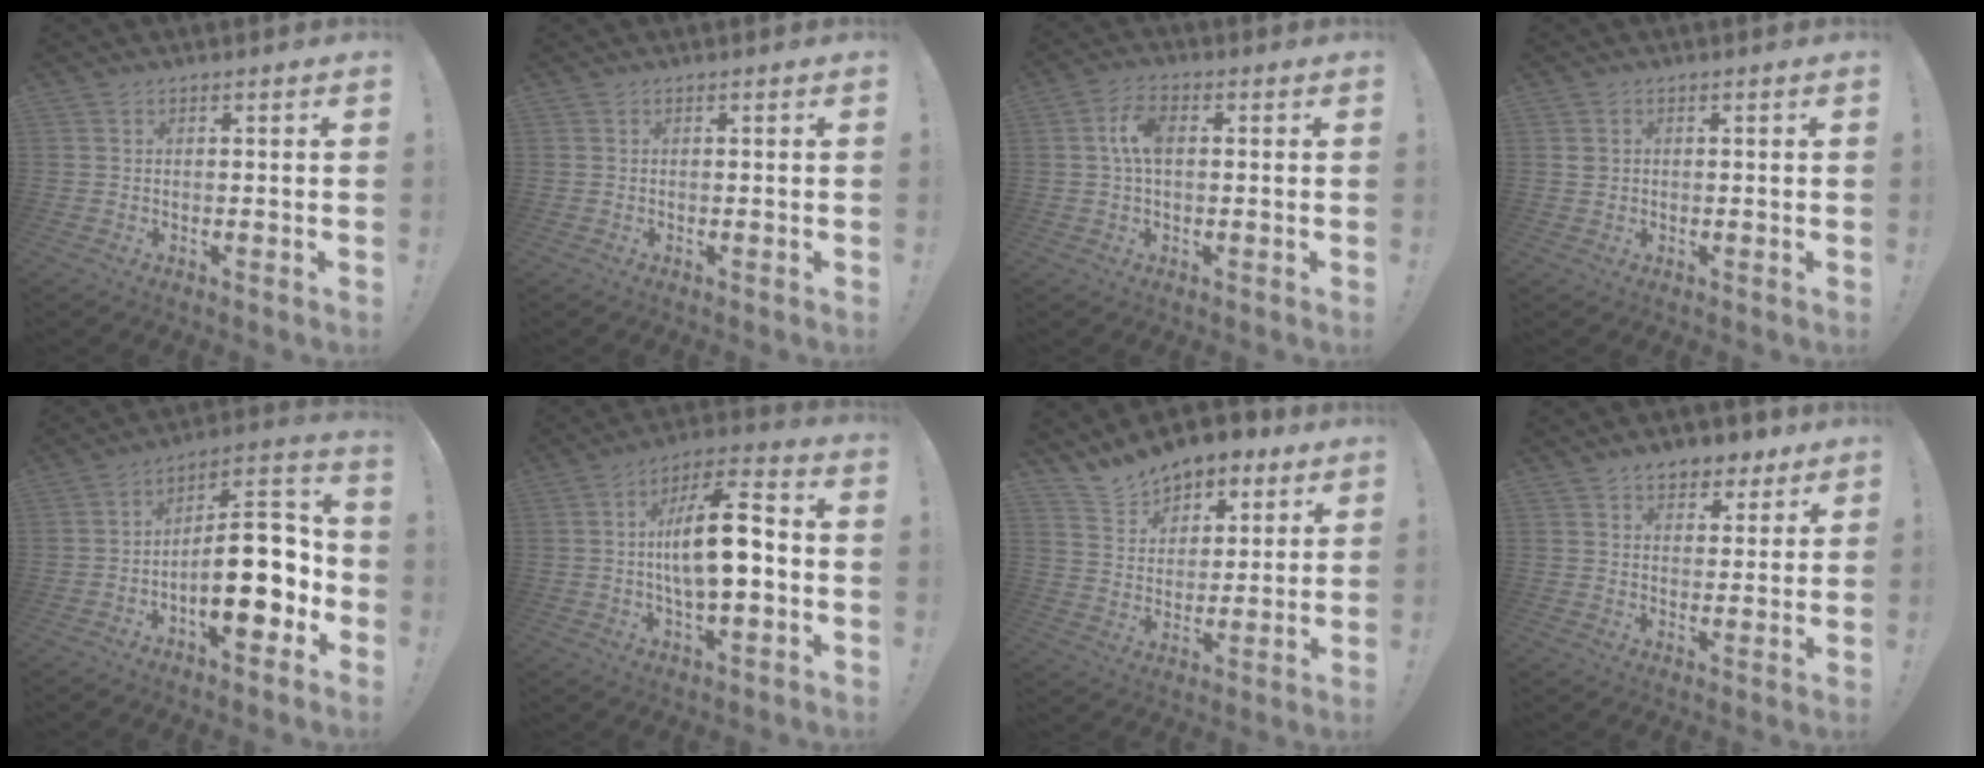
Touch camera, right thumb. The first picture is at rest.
{"total": 0.0}
{"total": 6.6, "force": [0.9, 3.6, 5.5], "torque": [-0.108, 0.011, 0.015]}
{"total": 1.6, "force": [0.4, 1.5, 0.6], "torque": [-0.005, 0.005, 0.005]}
{"total": 19.3, "force": [-4.4, 8.0, 17.0], "torque": [-0.256, 0.030, -0.062]}
{"total": 14.9, "force": [-1.3, 5.4, 13.8], "torque": [-0.235, 0.010, -0.027]}
{"total": 11.9, "force": [10.1, 5.8, 2.5], "torque": [-0.056, -0.077, 0.189]}
{"total": 7.6, "force": [5.5, 4.5, 2.6], "torque": [-0.032, -0.033, 0.101]}